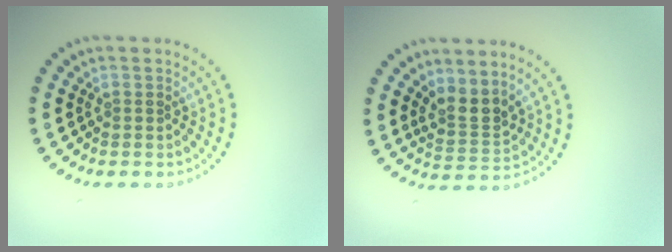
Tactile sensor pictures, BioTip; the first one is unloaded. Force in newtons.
{"total": 2.6, "press": 1.9, "slide": 1.7}